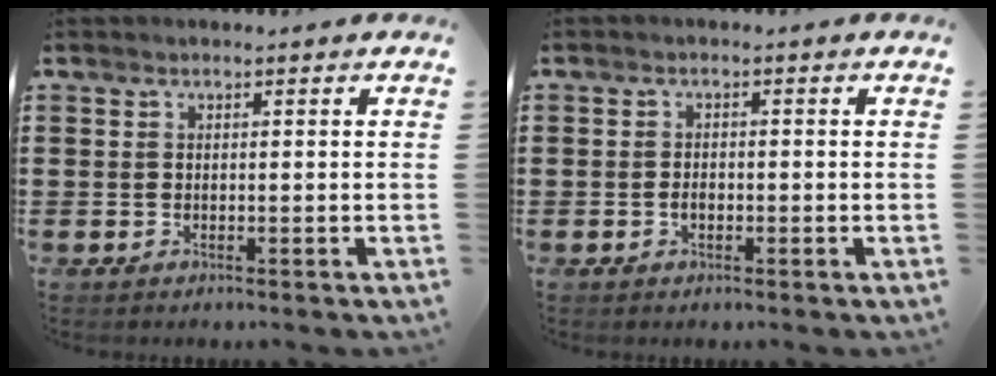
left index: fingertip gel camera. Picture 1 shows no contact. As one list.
[{"total": 1.4, "force": [-0.5, 0.7, 1.1], "torque": [-0.024, 0.002, -0.009]}]